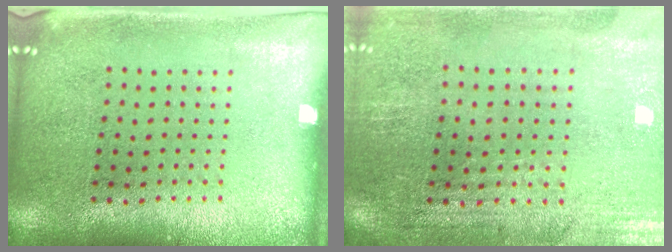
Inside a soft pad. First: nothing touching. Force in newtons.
{"total": 0.6, "press": 0.5, "slide": 0.3}